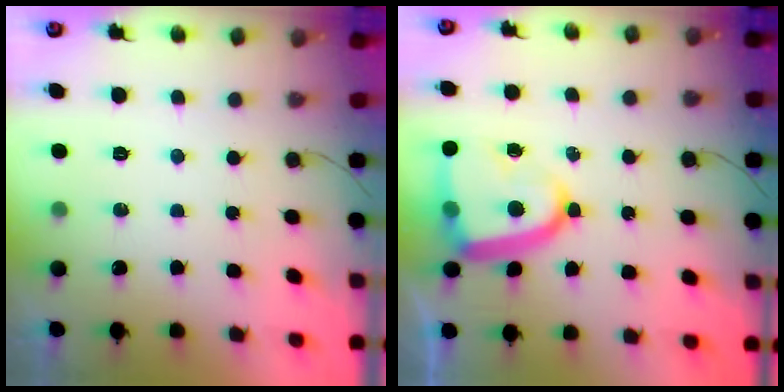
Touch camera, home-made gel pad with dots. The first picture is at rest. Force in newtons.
{"total": 14.0, "press": 13.9, "slide": 1.5}